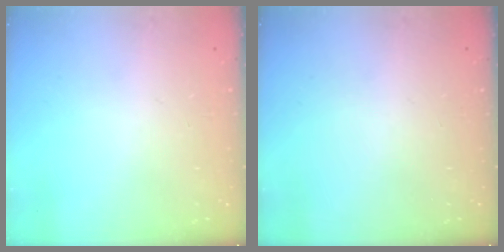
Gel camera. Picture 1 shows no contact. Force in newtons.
{"total": 0.0}